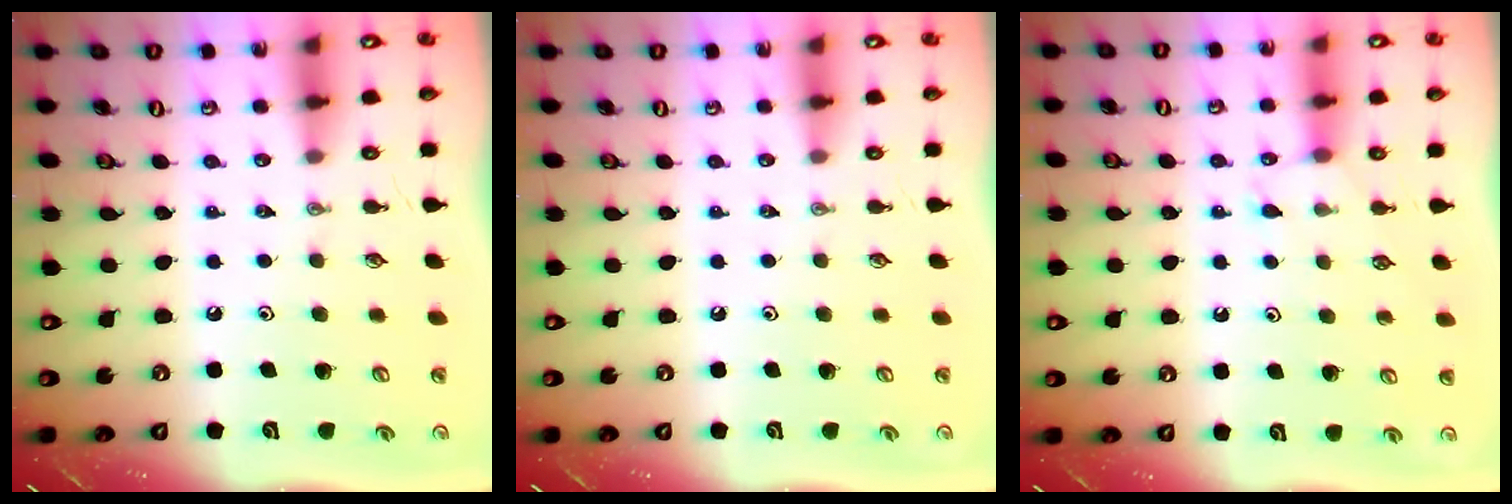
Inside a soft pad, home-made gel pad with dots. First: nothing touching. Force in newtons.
{"total": 0.0}
{"total": 4.9, "press": 4.9, "slide": 0.6}